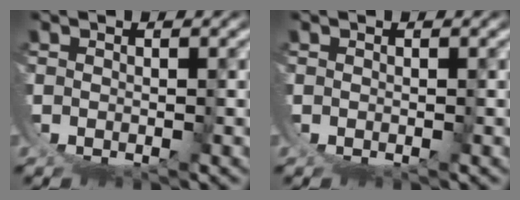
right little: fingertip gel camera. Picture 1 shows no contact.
{"total": 0.0}